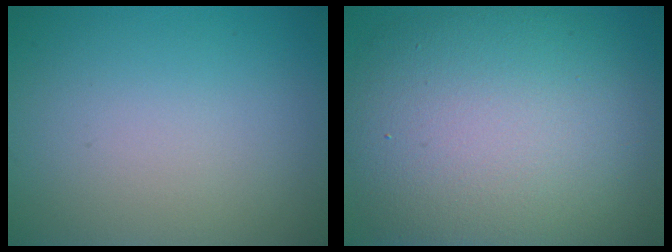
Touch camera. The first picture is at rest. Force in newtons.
{"total": 13.1, "press": 13.1, "slide": 0.6}